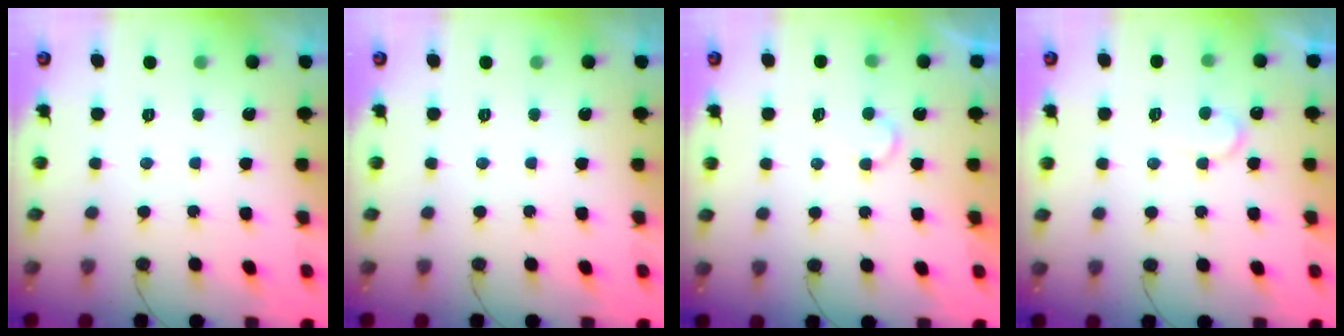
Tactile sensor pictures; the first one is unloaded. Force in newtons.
{"total": 0.0}
{"total": 3.8, "press": 3.8, "slide": 0.4}
{"total": 6.7, "press": 6.7, "slide": 0.5}